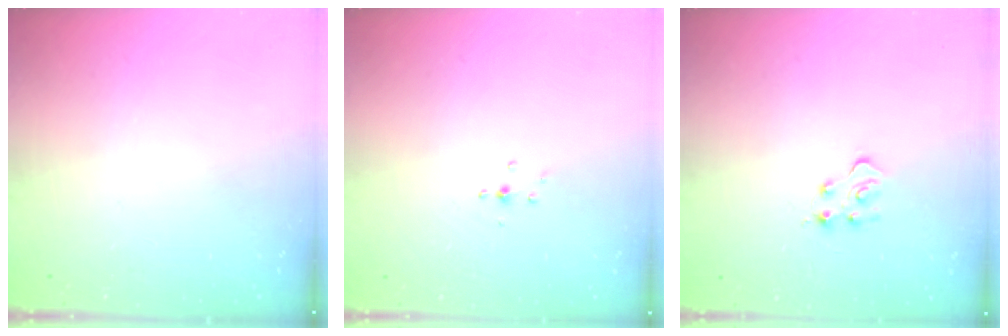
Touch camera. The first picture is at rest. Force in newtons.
{"total": 3.1, "press": 3.0, "slide": 0.7}
{"total": 5.0, "press": 4.9, "slide": 0.5}